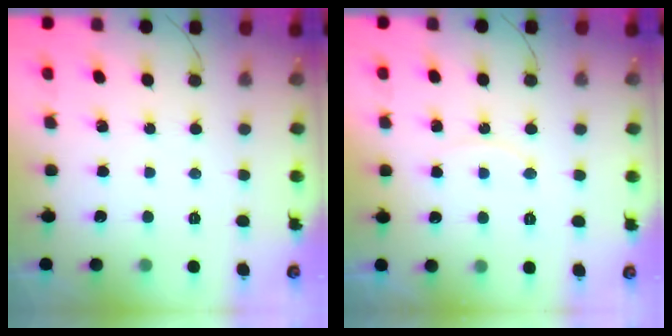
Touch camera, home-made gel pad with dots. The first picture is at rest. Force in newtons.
{"total": 5.2, "press": 5.2, "slide": 0.2}